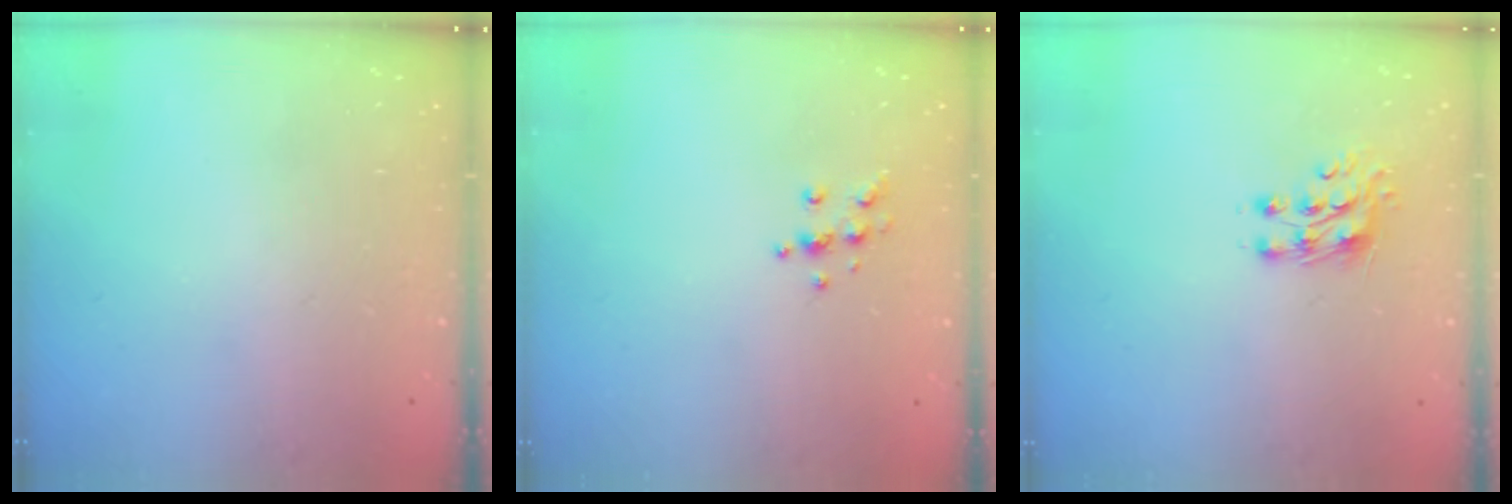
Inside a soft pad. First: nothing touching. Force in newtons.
{"total": 5.7, "press": 5.6, "slide": 1.1}
{"total": 7.8, "press": 7.7, "slide": 0.8}